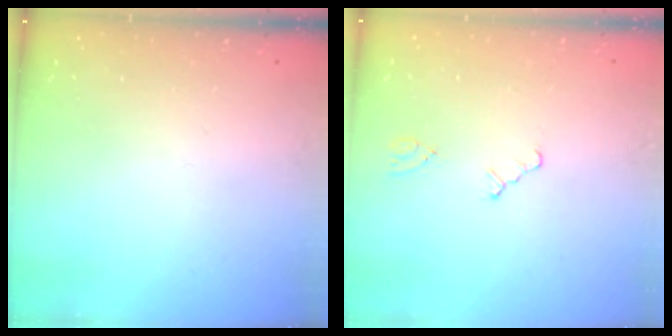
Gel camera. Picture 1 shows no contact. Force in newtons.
{"total": 0.5, "press": 0.5, "slide": 0.2}